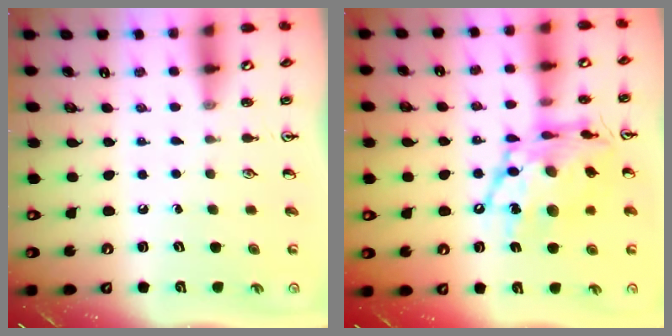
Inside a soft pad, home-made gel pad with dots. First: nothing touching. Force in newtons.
{"total": 18.3, "press": 18.2, "slide": 1.8}